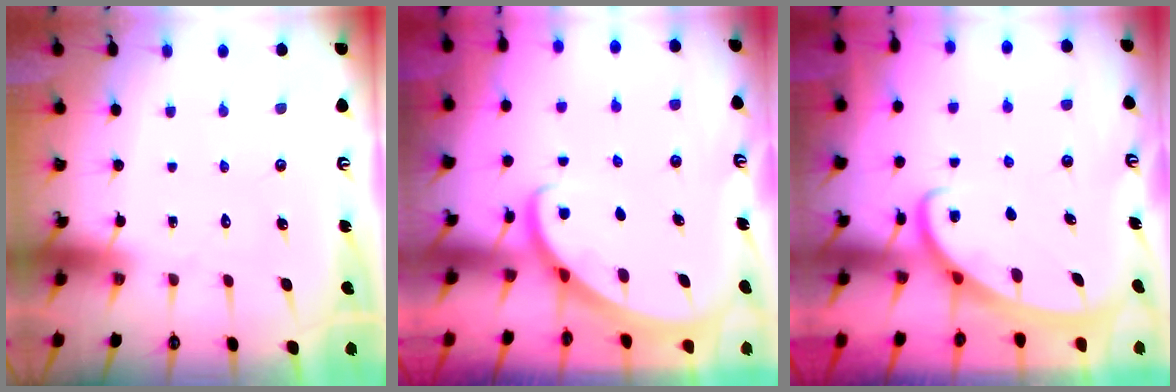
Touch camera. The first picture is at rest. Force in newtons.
{"total": 2.7, "press": 2.7, "slide": 0.2}
{"total": 2.5, "press": 2.5, "slide": 0.3}